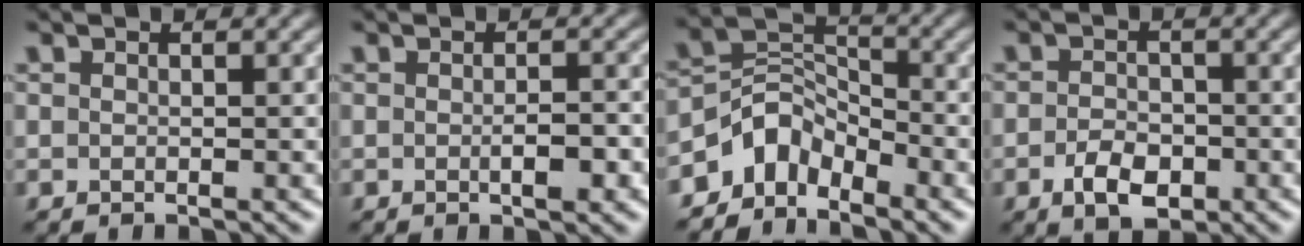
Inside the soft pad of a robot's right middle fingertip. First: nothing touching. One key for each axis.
{"total": 2.3, "fx": -0.6, "fy": 0.6, "fz": 2.1, "tx": -0.035, "ty": 0.000, "tz": -0.007}
{"total": 4.5, "fx": -3.4, "fy": 2.5, "fz": 1.6, "tx": -0.023, "ty": 0.008, "tz": -0.074}
{"total": 3.3, "fx": -1.3, "fy": 2.0, "fz": 2.2, "tx": -0.039, "ty": -0.001, "tz": -0.027}